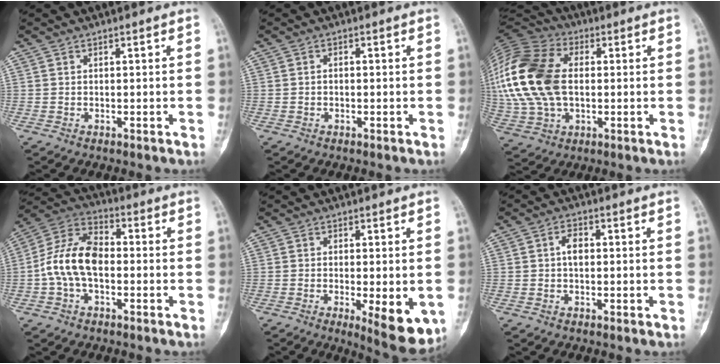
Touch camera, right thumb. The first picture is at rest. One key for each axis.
{"total": 0.8, "fx": -0.2, "fy": 0.5, "fz": 0.5, "tx": -0.008, "ty": 0.002, "tz": -0.005}
{"total": 24.0, "fx": 1.5, "fy": 15.4, "fz": 18.3, "tx": -0.420, "ty": 0.009, "tz": 0.030}
{"total": 12.3, "fx": -1.3, "fy": 7.4, "fz": 9.8, "tx": -0.186, "ty": 0.038, "tz": -0.034}
{"total": 9.6, "fx": -2.7, "fy": 2.9, "fz": 8.8, "tx": -0.116, "ty": -0.020, "tz": -0.032}
{"total": 3.2, "fx": 0.1, "fy": 2.0, "fz": 2.5, "tx": -0.038, "ty": 0.006, "tz": -0.003}